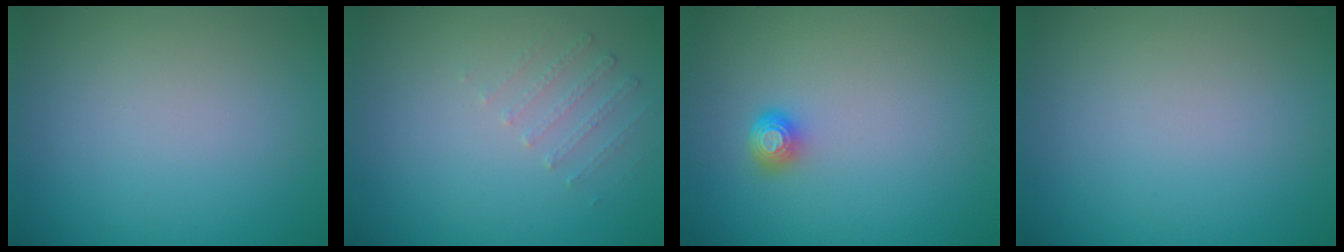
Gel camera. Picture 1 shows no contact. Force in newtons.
{"total": 1.1, "press": 0.7, "slide": 0.8}
{"total": 1.7, "press": 1.2, "slide": 1.1}
{"total": 0.0}